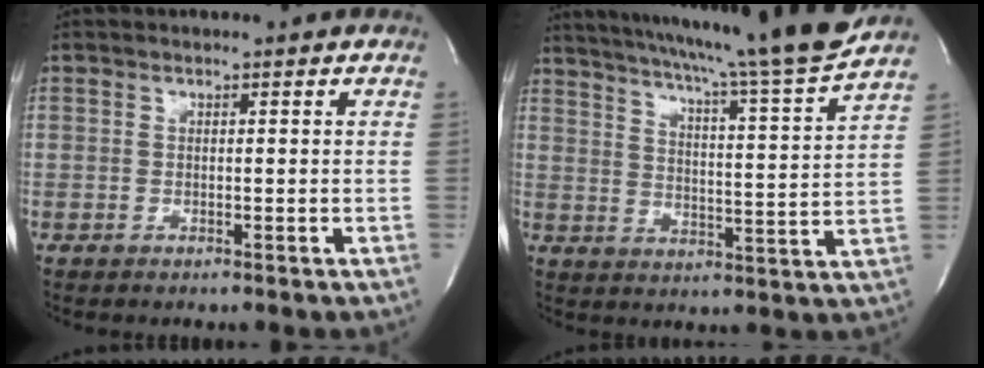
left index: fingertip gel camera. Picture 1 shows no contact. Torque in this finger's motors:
{"motor_torque": [0.01, -0.12, 0.46, 0.08]}